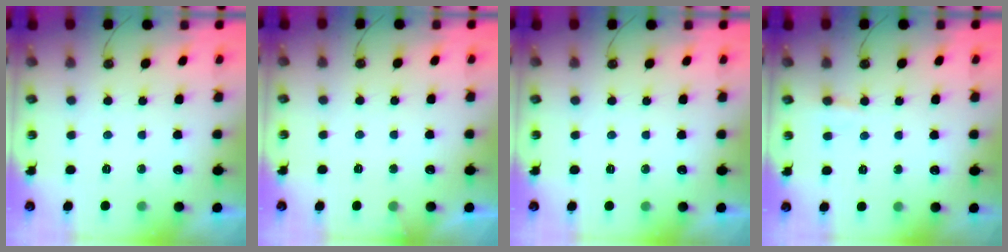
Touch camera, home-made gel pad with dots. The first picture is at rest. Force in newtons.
{"total": 2.9, "press": 2.9, "slide": 0.2}
{"total": 0.0}
{"total": 3.3, "press": 3.3, "slide": 0.3}